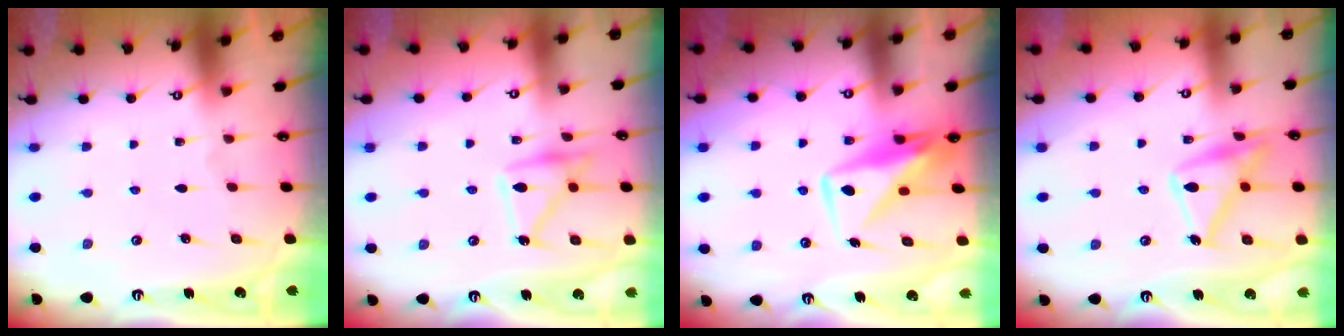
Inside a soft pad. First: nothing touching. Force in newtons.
{"total": 14.6, "press": 14.6, "slide": 0.8}
{"total": 10.6, "press": 10.5, "slide": 0.8}
{"total": 16.2, "press": 16.2, "slide": 1.0}